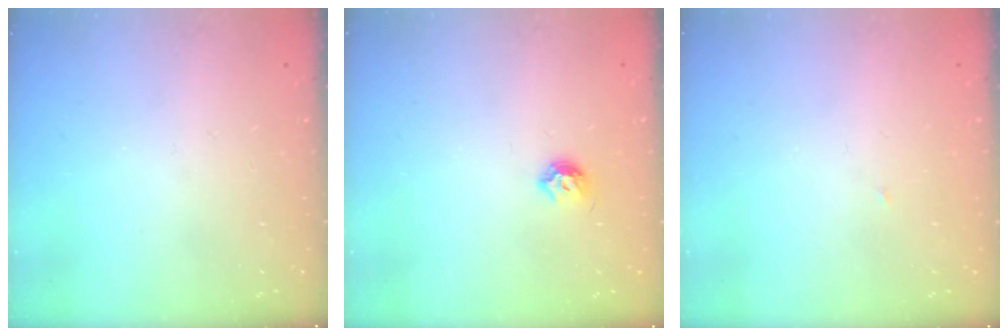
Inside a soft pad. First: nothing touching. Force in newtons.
{"total": 5.9, "press": 5.8, "slide": 0.9}
{"total": 1.4, "press": 1.4, "slide": 0.0}